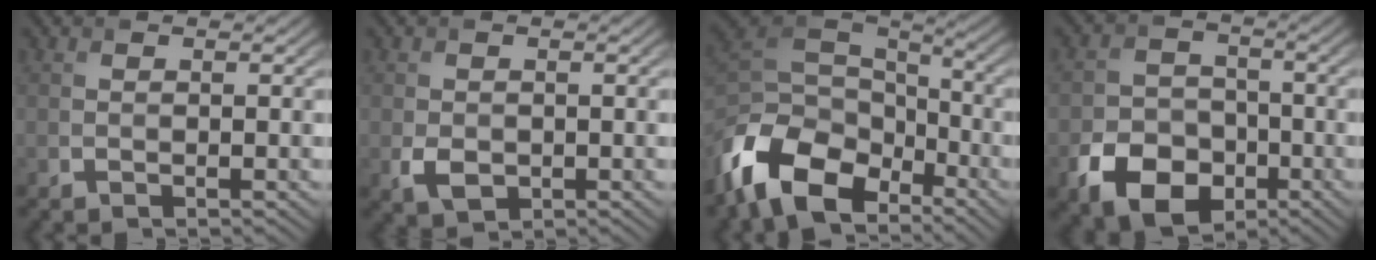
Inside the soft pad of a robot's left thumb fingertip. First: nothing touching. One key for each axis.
{"total": 2.6, "fx": -0.6, "fy": 2.0, "fz": 1.6, "tx": -0.035, "ty": -0.012, "tz": -0.009}
{"total": 15.0, "fx": -8.4, "fy": 8.7, "fz": 8.9, "tx": -0.226, "ty": -0.032, "tz": -0.162}
{"total": 8.7, "fx": -4.2, "fy": 6.2, "fz": 4.4, "tx": -0.091, "ty": -0.020, "tz": -0.081}